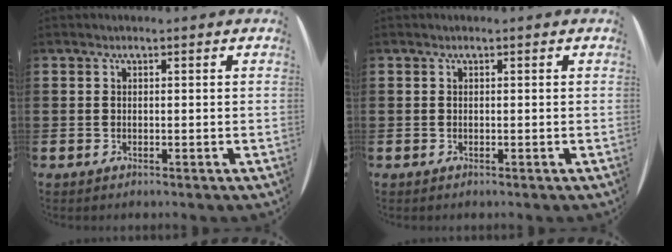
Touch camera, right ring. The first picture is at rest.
{"total": 0.0}